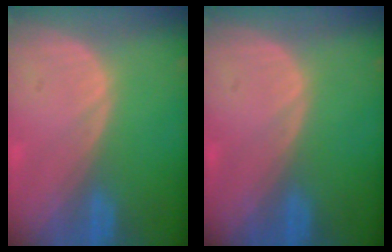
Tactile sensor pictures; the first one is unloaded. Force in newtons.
{"total": 0.0}